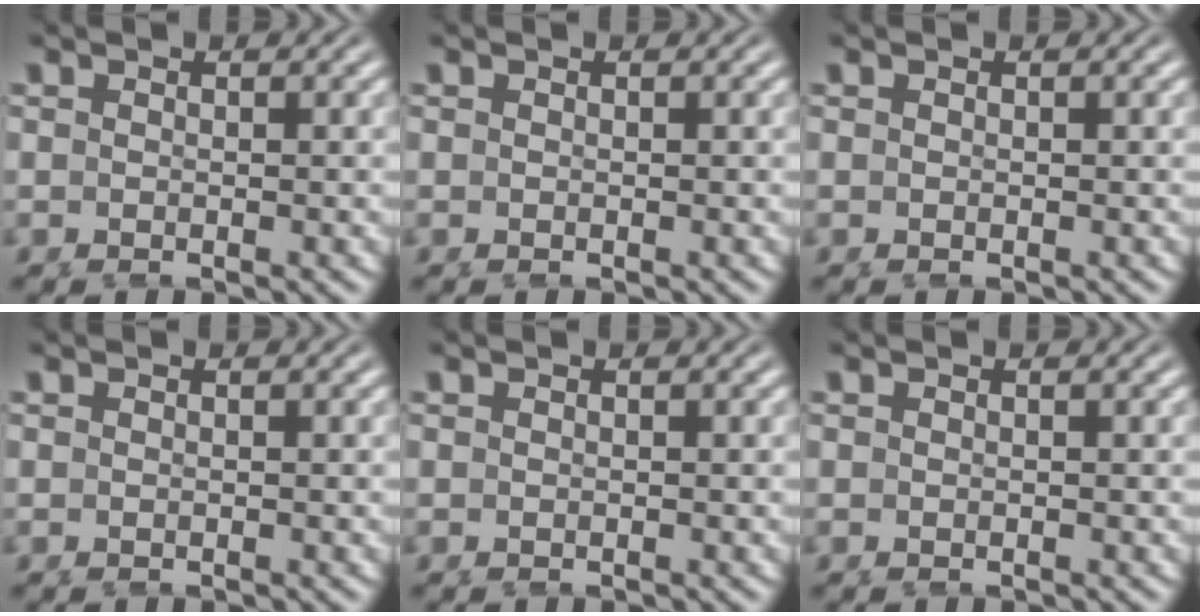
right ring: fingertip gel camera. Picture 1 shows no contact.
{"total": 0.0}
{"total": 0.0}
{"total": 0.0}
{"total": 0.0}
{"total": 0.0}